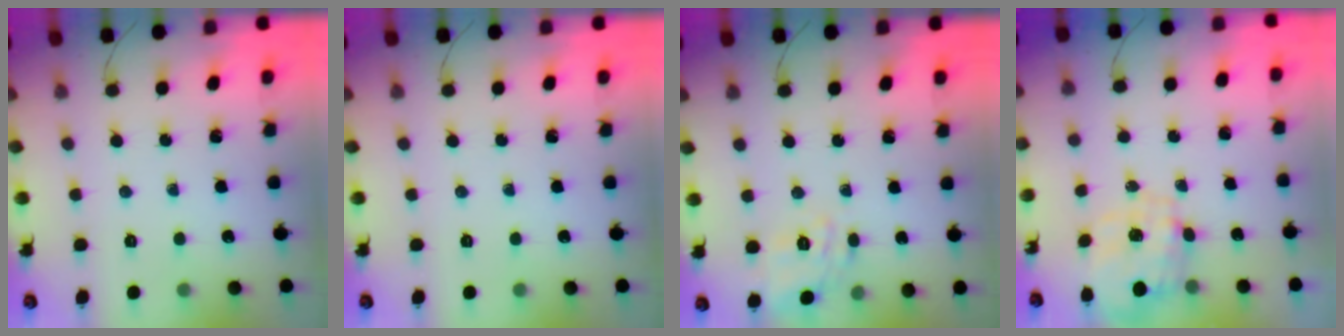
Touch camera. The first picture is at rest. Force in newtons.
{"total": 0.0}
{"total": 7.5, "press": 7.4, "slide": 0.8}
{"total": 9.4, "press": 9.4, "slide": 0.8}